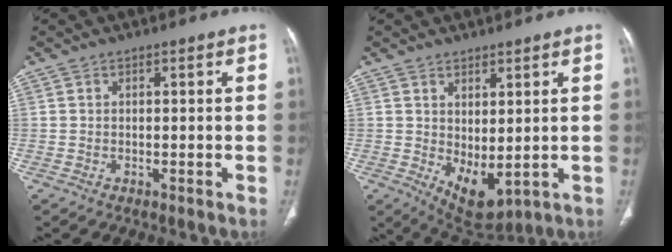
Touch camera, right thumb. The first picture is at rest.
{"total": 7.4, "force": [0.1, 3.7, 6.4], "torque": [-0.090, -0.018, 0.025]}